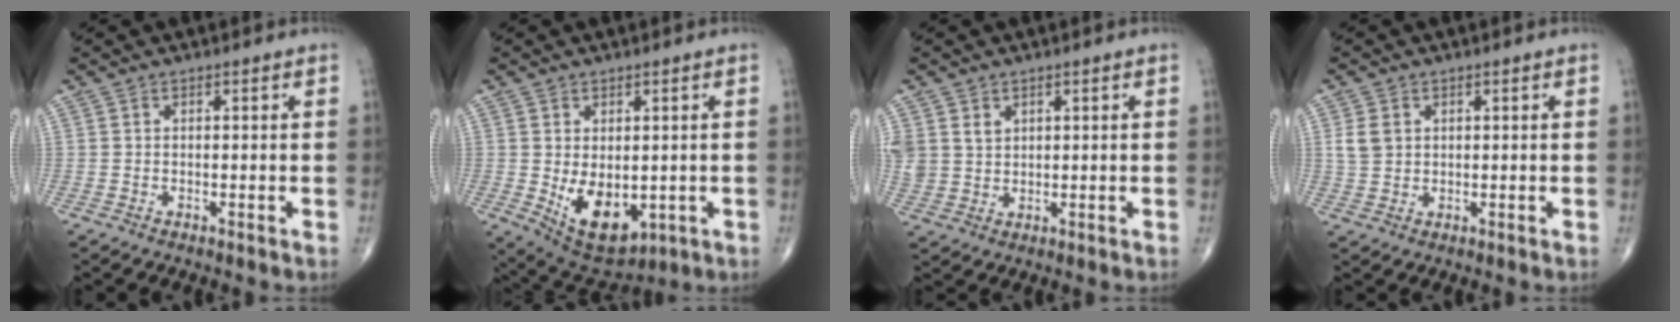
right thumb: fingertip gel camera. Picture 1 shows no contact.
{"total": 10.9, "force": [-1.6, 6.5, 8.6], "torque": [-0.114, -0.014, -0.001]}
{"total": 6.7, "force": [2.5, 5.5, 2.8], "torque": [-0.059, -0.004, 0.062]}
{"total": 3.7, "force": [1.0, 2.9, 2.0], "torque": [-0.033, 0.000, 0.025]}